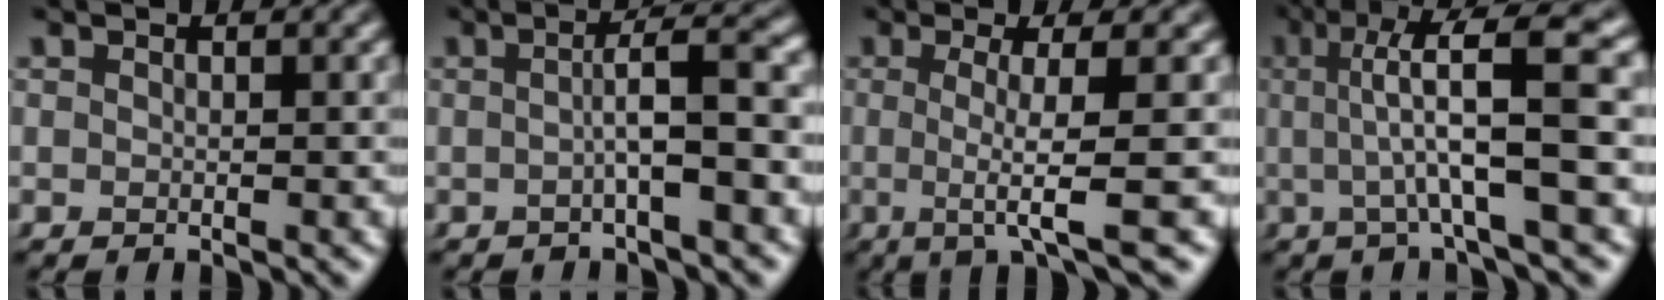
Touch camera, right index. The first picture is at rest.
{"total": 3.6, "force": [-0.9, 0.0, 3.5], "torque": [-0.050, 0.007, -0.015]}
{"total": 5.5, "force": [-0.7, -0.1, 5.4], "torque": [-0.089, -0.008, -0.009]}
{"total": 7.6, "force": [1.9, 1.3, 7.3], "torque": [-0.116, 0.021, 0.021]}